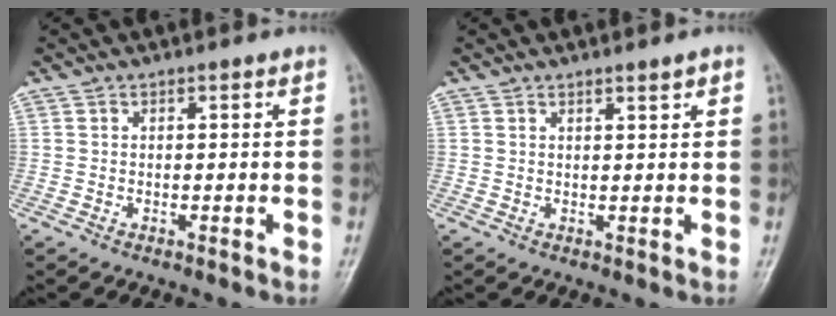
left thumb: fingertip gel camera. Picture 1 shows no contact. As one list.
[{"total": 1.4, "force": [1.0, 0.1, 0.9], "torque": [-0.011, -0.008, 0.017]}]